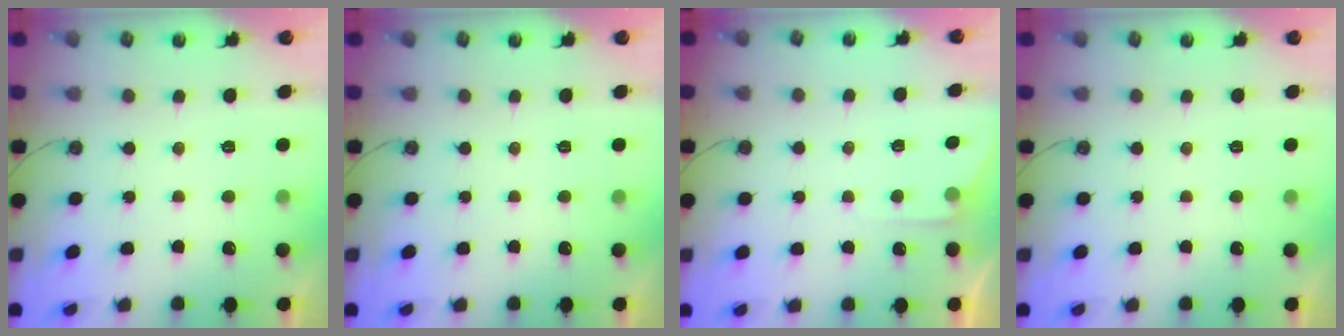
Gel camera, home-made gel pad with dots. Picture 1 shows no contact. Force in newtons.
{"total": 0.0}
{"total": 3.2, "press": 3.1, "slide": 0.5}
{"total": 0.0}